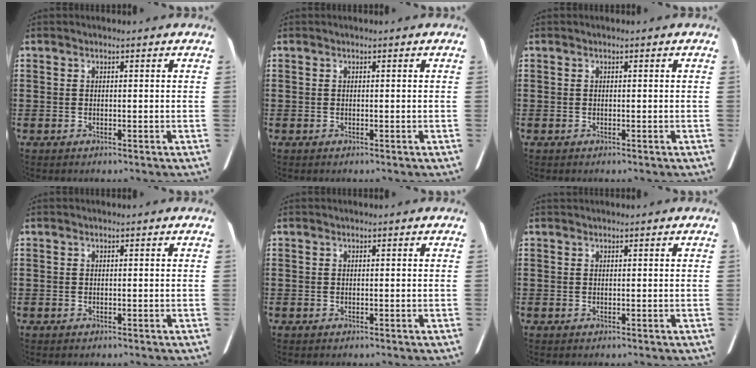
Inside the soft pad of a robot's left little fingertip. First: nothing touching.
{"total": 0.0}
{"total": 0.0}
{"total": 0.0}
{"total": 0.0}
{"total": 0.0}